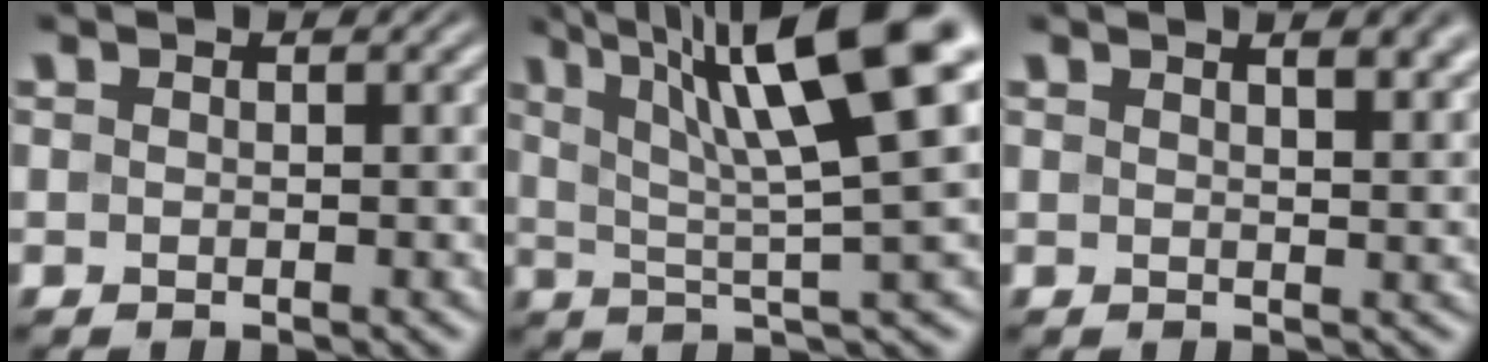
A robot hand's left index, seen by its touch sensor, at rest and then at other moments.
{"total": 12.4, "force": [5.1, 2.4, 11.0], "torque": [-0.168, 0.017, 0.084]}
{"total": 4.1, "force": [2.5, 1.5, 2.8], "torque": [-0.017, 0.016, 0.027]}